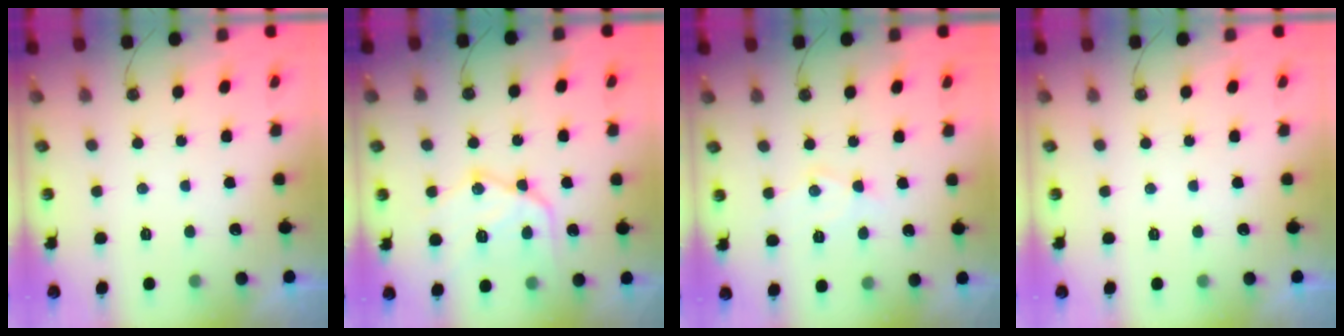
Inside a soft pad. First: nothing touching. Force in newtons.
{"total": 16.0, "press": 16.0, "slide": 1.6}
{"total": 8.1, "press": 8.1, "slide": 0.2}
{"total": 0.0}